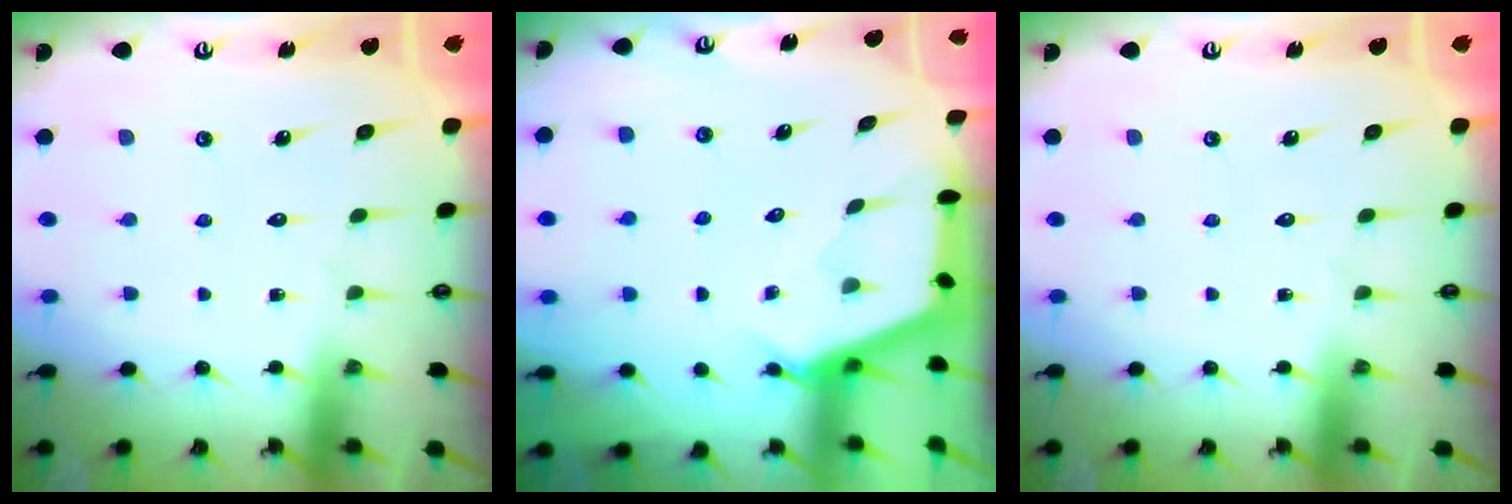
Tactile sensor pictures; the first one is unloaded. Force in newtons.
{"total": 2.7, "press": 2.7, "slide": 0.4}
{"total": 0.0}